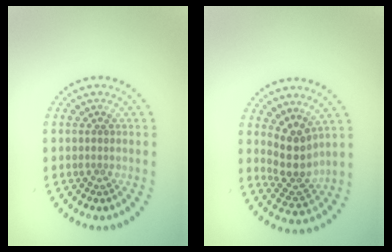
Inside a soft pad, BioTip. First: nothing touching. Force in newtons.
{"total": 3.5, "press": 2.7, "slide": 2.2}